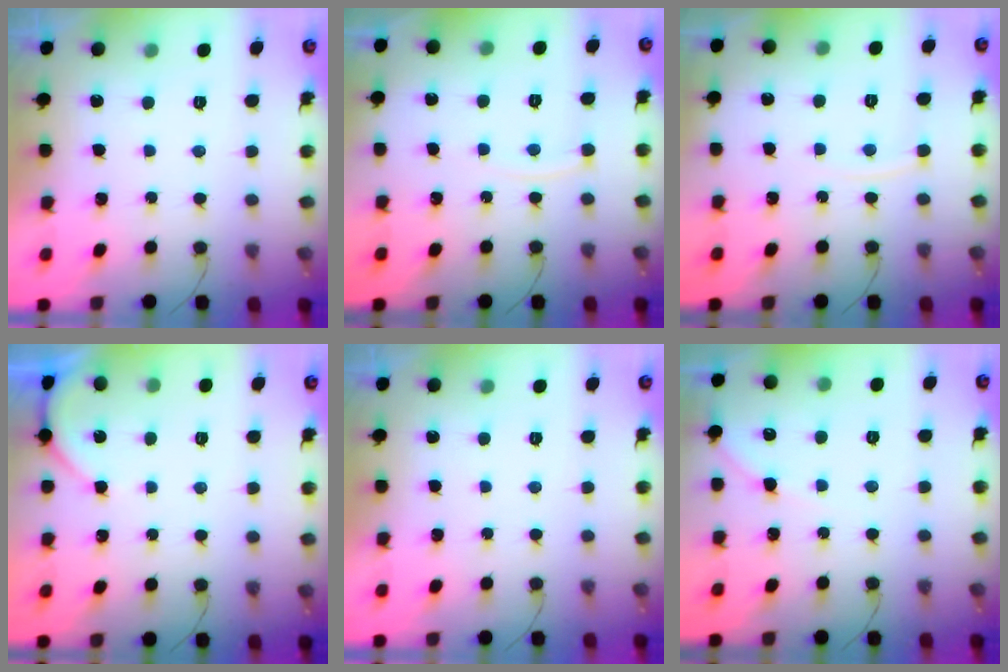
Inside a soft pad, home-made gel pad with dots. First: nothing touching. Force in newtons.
{"total": 3.2, "press": 3.2, "slide": 0.4}
{"total": 4.1, "press": 4.1, "slide": 0.2}
{"total": 2.7, "press": 2.6, "slide": 0.6}
{"total": 0.0}
{"total": 5.5, "press": 5.5, "slide": 0.6}